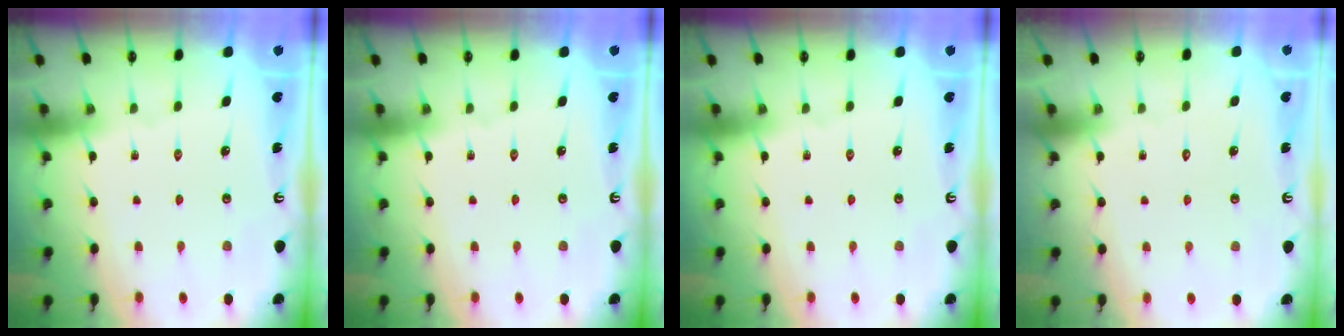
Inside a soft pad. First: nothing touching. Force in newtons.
{"total": 0.0}
{"total": 0.0}
{"total": 1.8, "press": 1.8, "slide": 0.1}